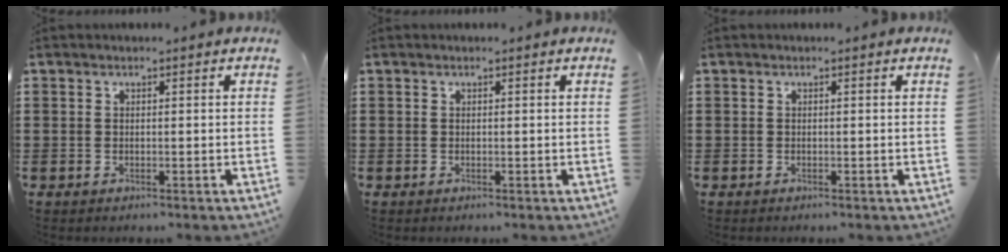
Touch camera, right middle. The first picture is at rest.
{"total": 0.0}
{"total": 0.0}